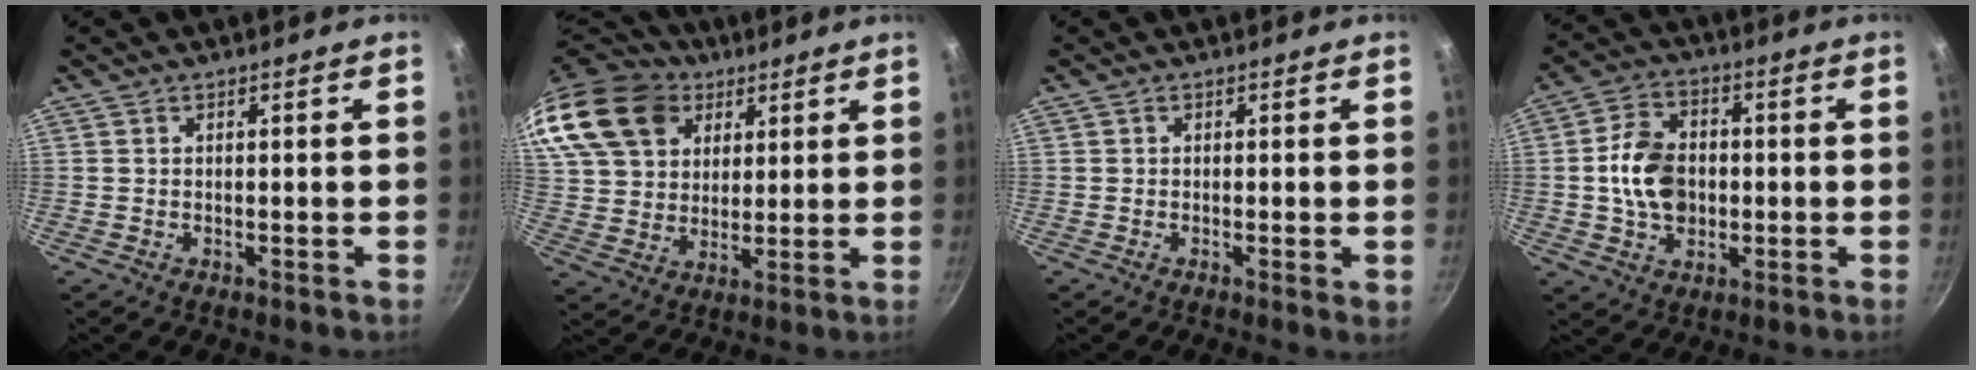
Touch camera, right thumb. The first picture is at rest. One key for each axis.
{"total": 23.2, "fx": 12.1, "fy": 16.6, "fz": 10.7, "tx": -0.232, "ty": 0.013, "tz": 0.229}
{"total": 1.5, "fx": -0.3, "fy": 0.0, "fz": 1.5, "tx": -0.025, "ty": -0.005, "tz": -0.007}
{"total": 10.9, "fx": -0.3, "fy": 8.1, "fz": 7.4, "tx": -0.110, "ty": 0.016, "tz": -0.010}